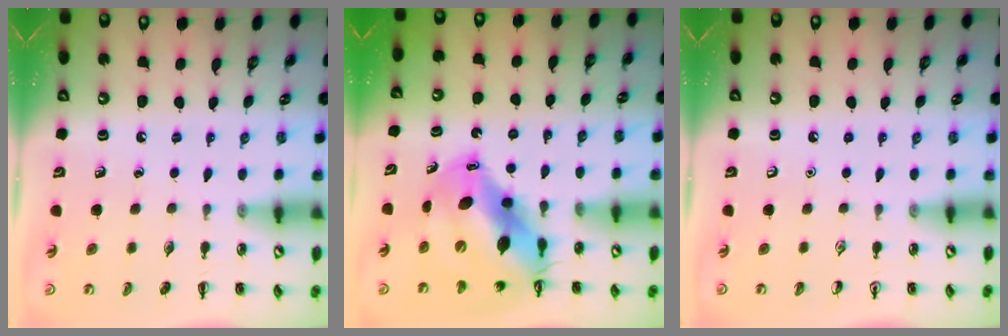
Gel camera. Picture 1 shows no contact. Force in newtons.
{"total": 14.9, "press": 14.2, "slide": 4.6}
{"total": 0.0}